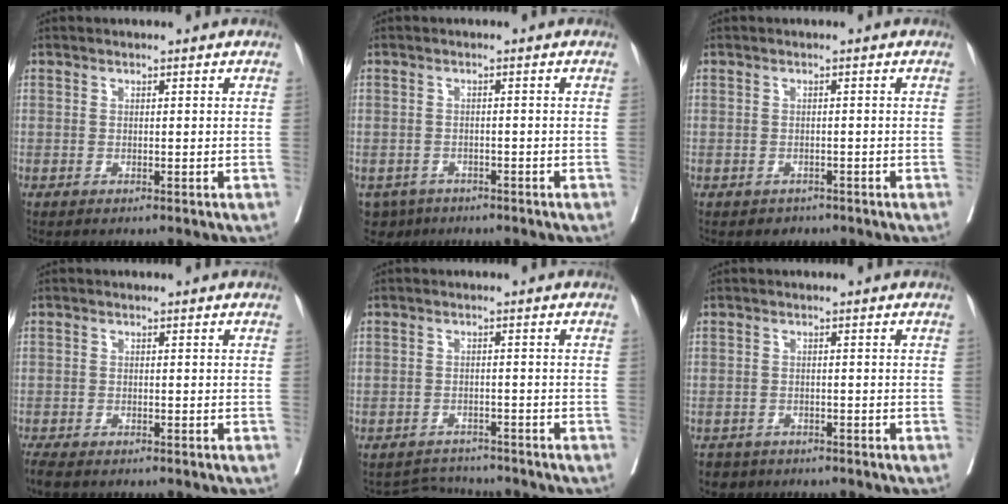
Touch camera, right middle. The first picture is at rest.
{"total": 5.1, "force": [-3.8, 3.4, 0.8], "torque": [-0.013, -0.002, -0.058]}
{"total": 2.3, "force": [-1.7, 1.4, 0.1], "torque": [-0.010, 0.000, -0.029]}
{"total": 3.5, "force": [-2.9, 0.8, 1.7], "torque": [-0.039, -0.013, -0.049]}
{"total": 3.7, "force": [-3.5, 0.4, -1.0], "torque": [0.014, 0.000, -0.055]}
{"total": 3.5, "force": [-2.9, 2.0, 0.1], "torque": [-0.005, 0.001, -0.047]}